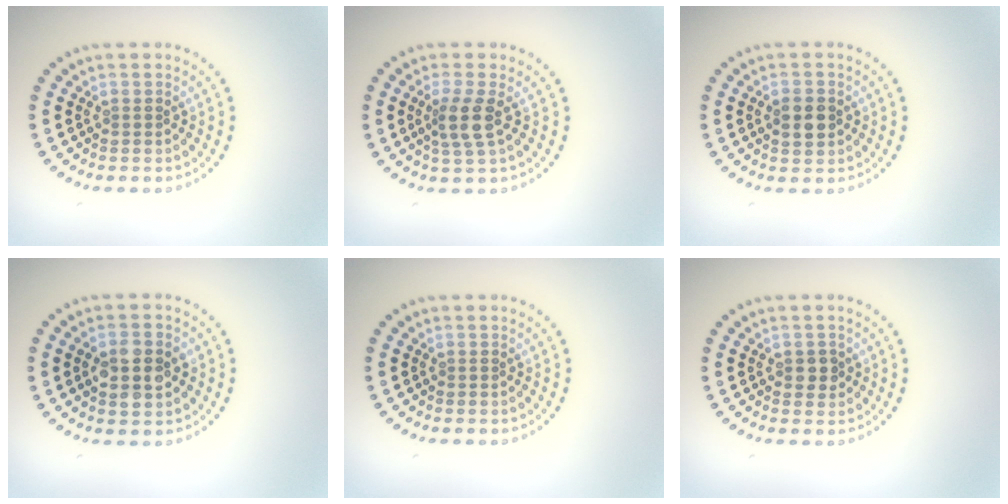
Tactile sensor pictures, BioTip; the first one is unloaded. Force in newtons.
{"total": 2.7, "press": 2.2, "slide": 1.5}
{"total": 2.9, "press": 2.9, "slide": 0.0}
{"total": 4.1, "press": 4.1, "slide": 0.1}
{"total": 0.0}
{"total": 1.4, "press": 1.4, "slide": 0.2}